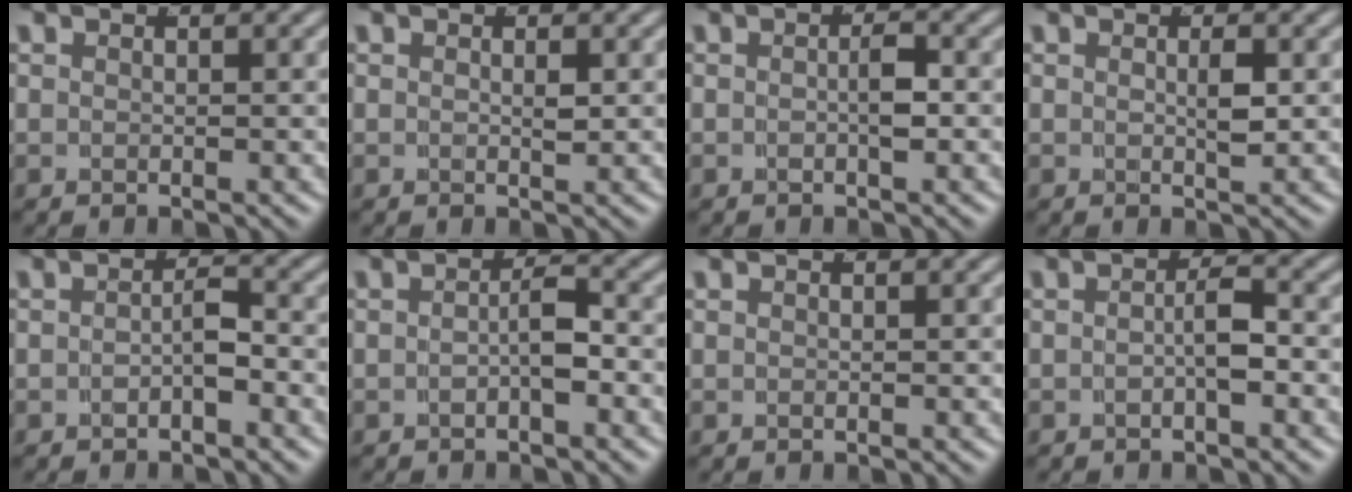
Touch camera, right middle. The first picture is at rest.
{"total": 0.6, "force": [0.1, -0.4, 0.5], "torque": [-0.008, -0.009, 0.009]}
{"total": 1.3, "force": [-0.5, 0.0, 1.2], "torque": [-0.015, -0.004, -0.004]}
{"total": 1.1, "force": [0.0, -0.2, 1.0], "torque": [-0.019, -0.010, 0.007]}
{"total": 1.7, "force": [-1.1, 0.4, 1.2], "torque": [-0.015, -0.002, -0.016]}
{"total": 1.8, "force": [-1.0, 0.2, 1.5], "torque": [-0.019, -0.004, -0.013]}
{"total": 0.0}
{"total": 1.7, "force": [-0.9, 0.0, 1.5], "torque": [-0.022, -0.004, -0.010]}